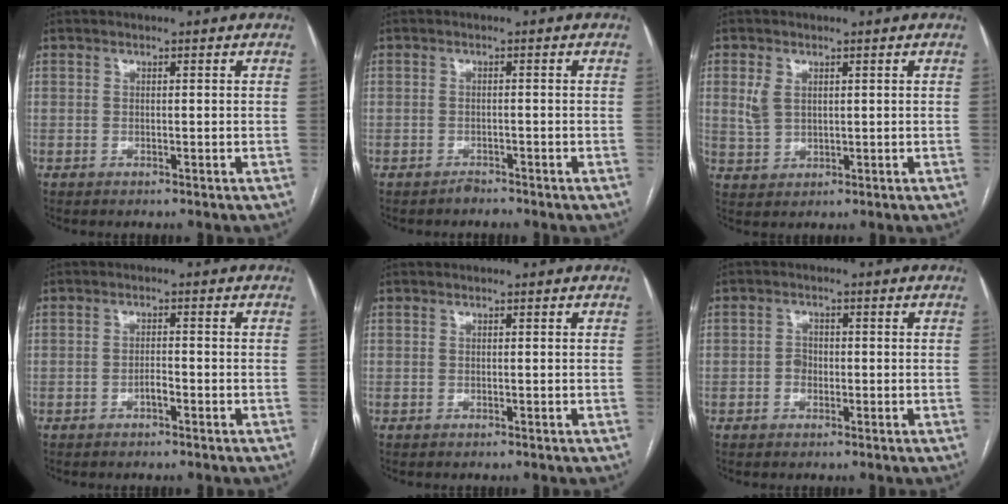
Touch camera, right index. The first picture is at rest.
{"total": 1.1, "force": [-1.1, 0.1, 0.0], "torque": [-0.002, -0.004, -0.017]}
{"total": 3.4, "force": [1.0, 2.5, 2.1], "torque": [-0.051, 0.009, 0.028]}
{"total": 1.5, "force": [-1.0, 0.3, 1.1], "torque": [-0.020, 0.004, -0.017]}
{"total": 0.0}
{"total": 1.9, "force": [-0.6, 1.5, 1.0], "torque": [-0.013, 0.007, -0.011]}